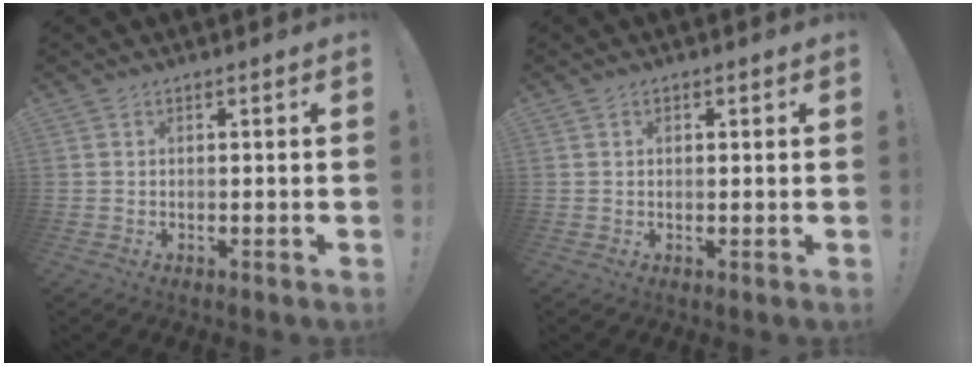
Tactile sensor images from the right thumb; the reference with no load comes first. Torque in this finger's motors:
{"motor_torque": [-0.04, -0.04, -0.16, 0.17, -0.02]}